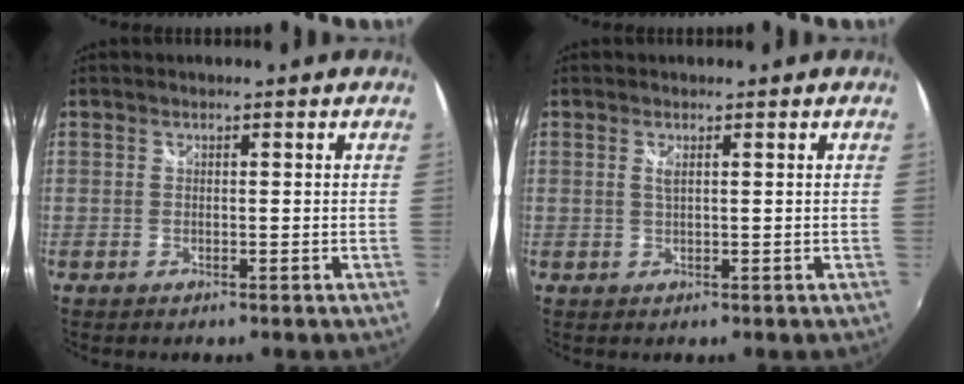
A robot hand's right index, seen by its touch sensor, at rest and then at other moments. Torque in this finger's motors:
{"motor_torque": [0.05, -0.03, 0.03, 0.03]}